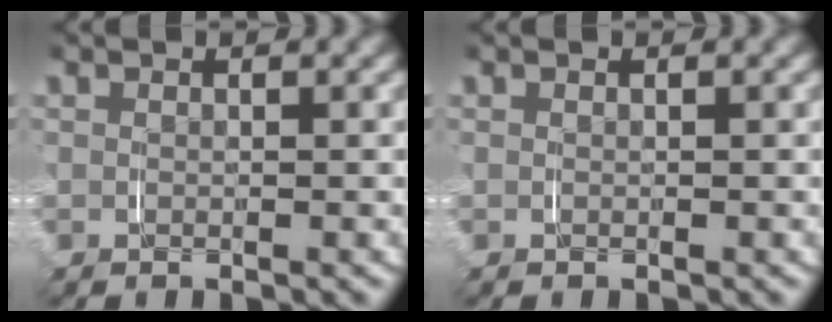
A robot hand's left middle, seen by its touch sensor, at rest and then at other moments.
{"total": 0.0}